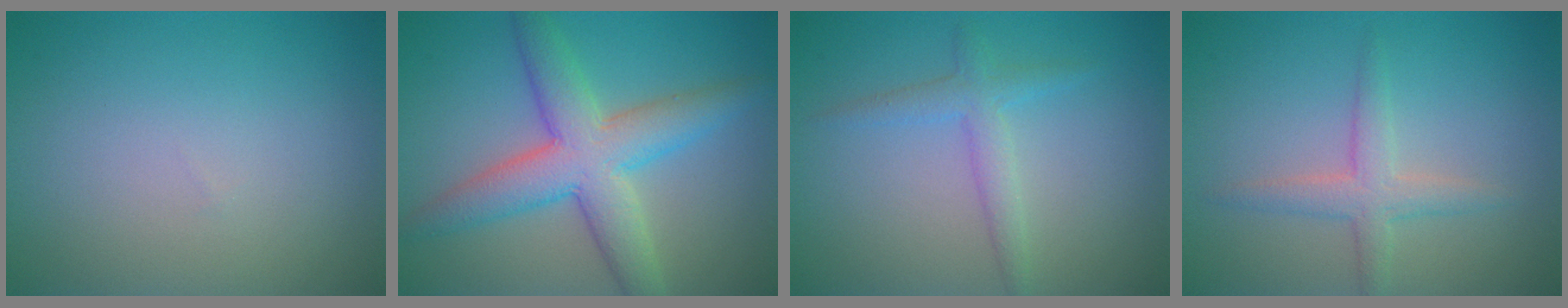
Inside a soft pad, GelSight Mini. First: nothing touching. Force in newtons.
{"total": 6.9, "press": 6.9, "slide": 0.1}
{"total": 2.2, "press": 2.2, "slide": 0.1}
{"total": 2.4, "press": 2.4, "slide": 0.2}